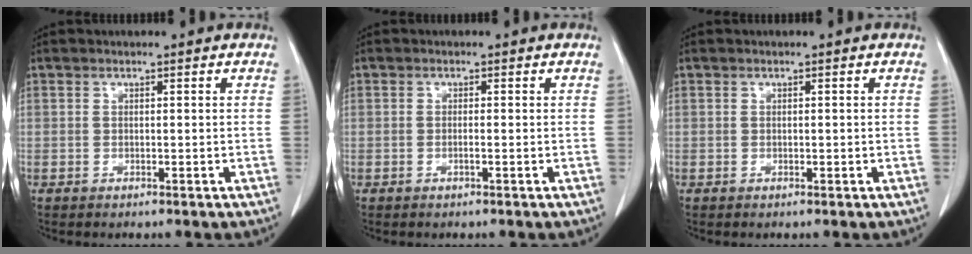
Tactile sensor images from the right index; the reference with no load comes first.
{"total": 0.5, "force": [-0.2, -0.1, 0.5], "torque": [-0.008, 0.001, -0.001]}
{"total": 0.0}